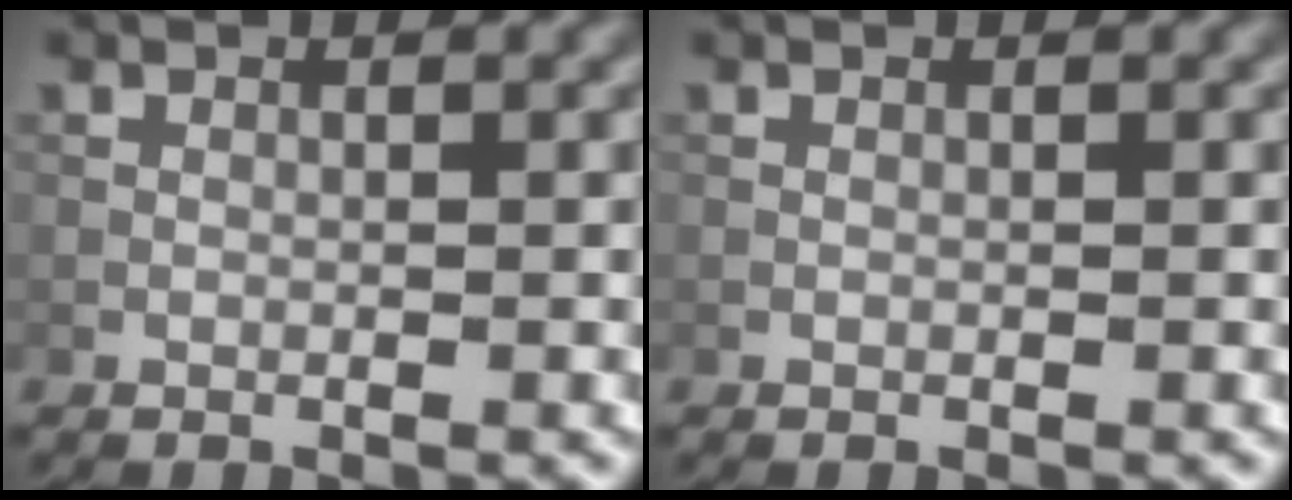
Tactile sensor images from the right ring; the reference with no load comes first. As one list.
[{"total": 0.0}]